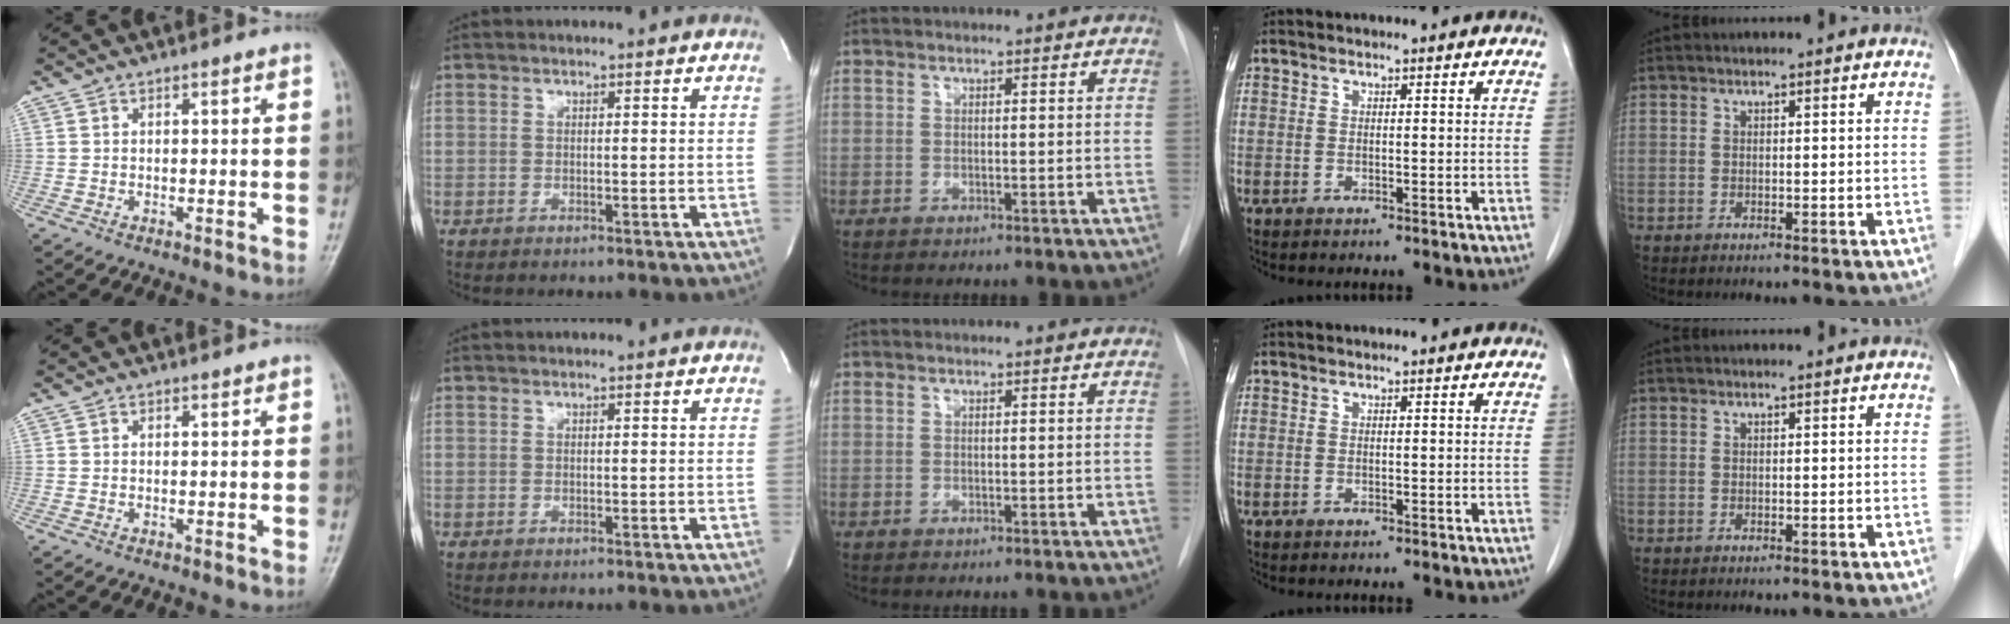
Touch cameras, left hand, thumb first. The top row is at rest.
{}